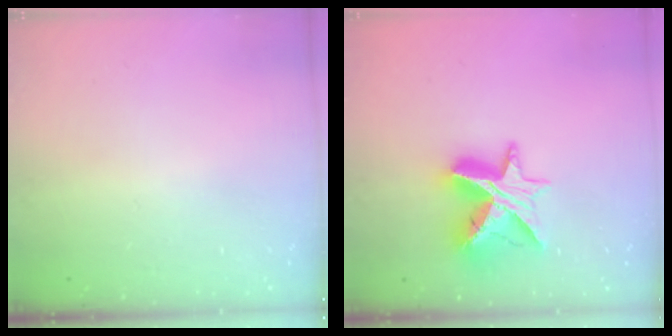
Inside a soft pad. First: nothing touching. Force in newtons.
{"total": 13.4, "press": 13.3, "slide": 1.0}